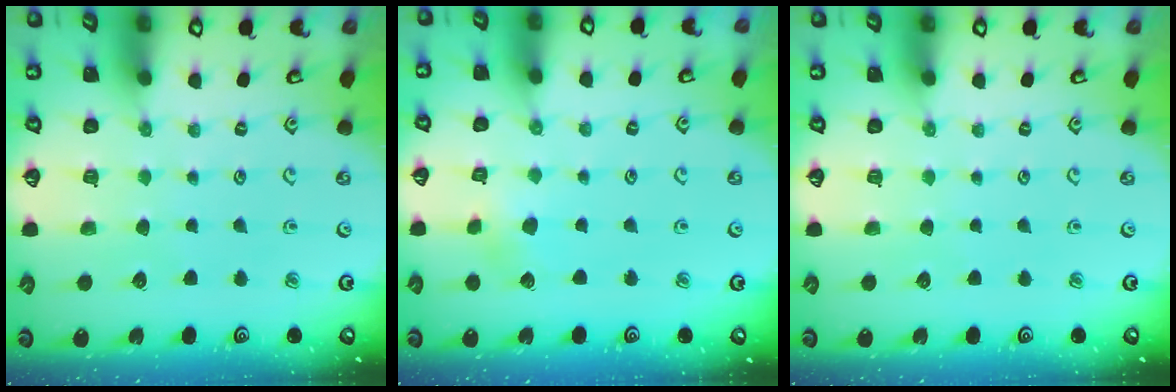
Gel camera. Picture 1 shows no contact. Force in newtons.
{"total": 3.3, "press": 3.3, "slide": 0.4}
{"total": 0.0}